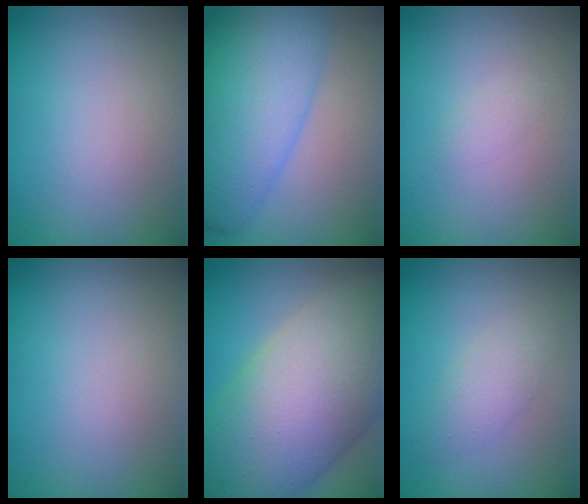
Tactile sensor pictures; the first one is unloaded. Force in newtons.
{"total": 10.3, "press": 10.3, "slide": 0.1}
{"total": 0.8, "press": 0.8, "slide": 0.0}
{"total": 0.0}
{"total": 13.8, "press": 13.8, "slide": 0.4}
{"total": 2.2, "press": 2.2, "slide": 0.0}